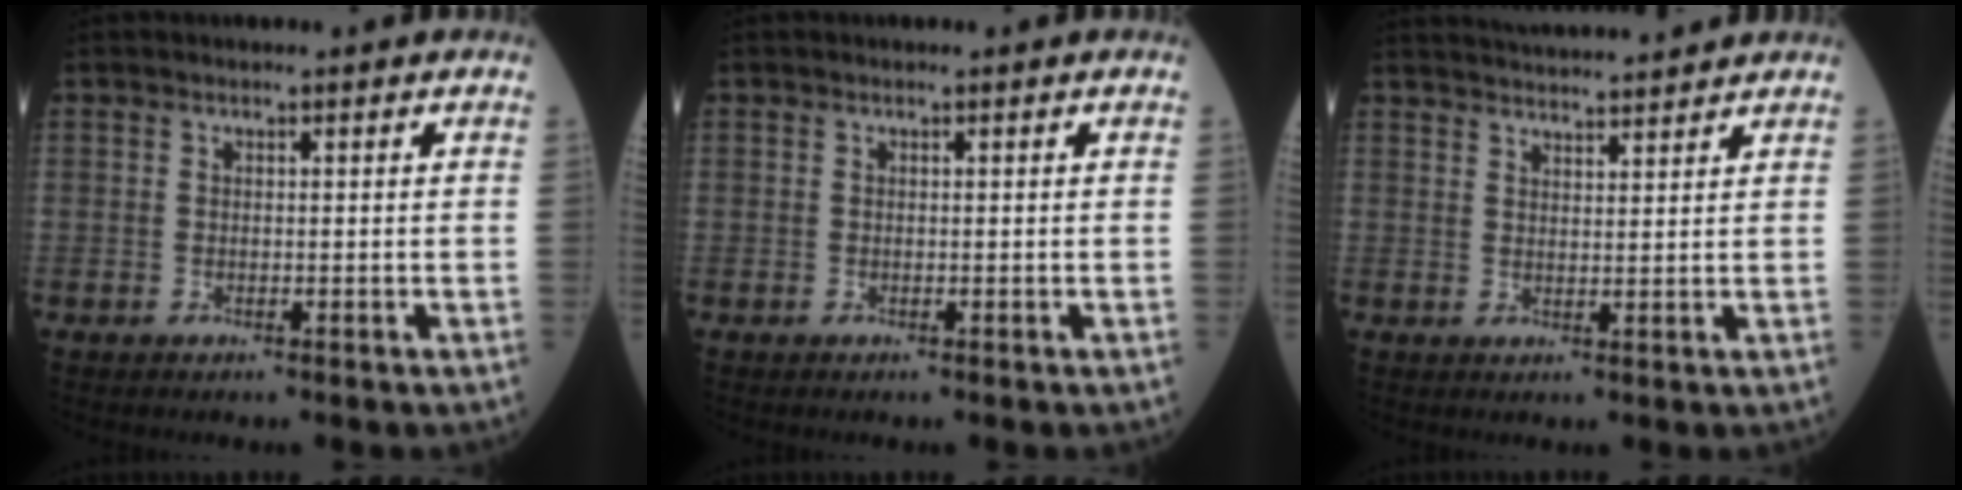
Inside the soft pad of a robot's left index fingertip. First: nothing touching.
{"total": 0.0}
{"total": 9.6, "force": [9.2, 0.4, 2.9], "torque": [-0.050, 0.023, 0.133]}